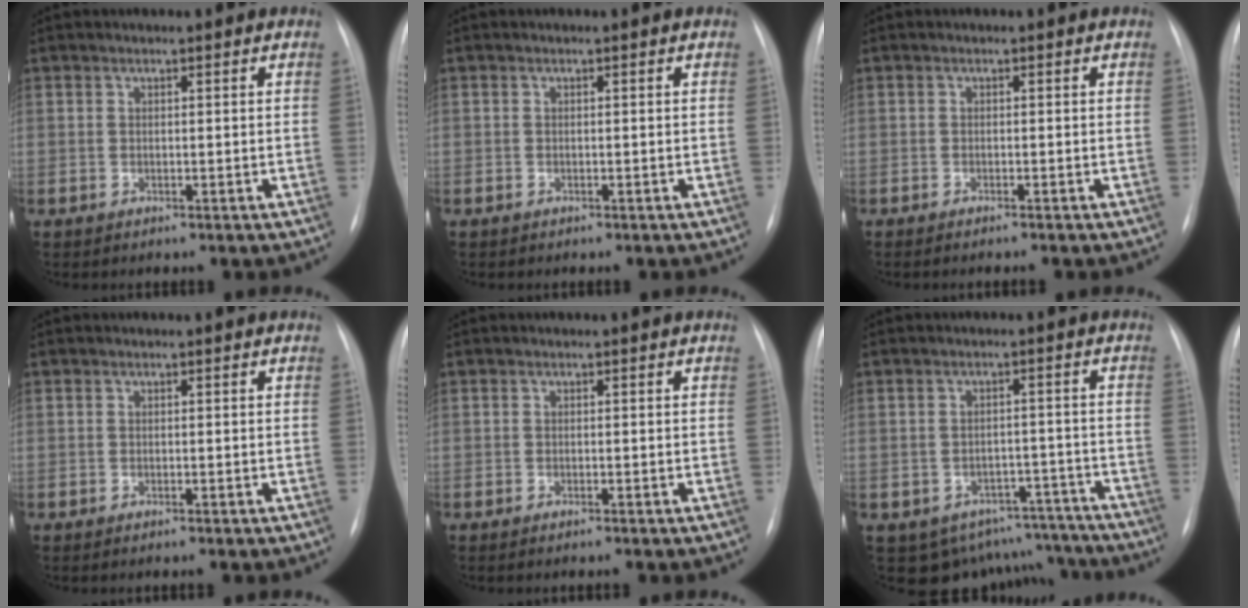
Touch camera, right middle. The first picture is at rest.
{"total": 0.0}
{"total": 2.0, "force": [-1.6, -0.2, 1.1], "torque": [-0.013, 0.000, -0.019]}
{"total": 1.0, "force": [-0.8, 0.0, 0.5], "torque": [-0.009, -0.002, -0.010]}
{"total": 1.6, "force": [-1.3, -0.1, 0.9], "torque": [-0.011, -0.001, -0.015]}
{"total": 10.9, "force": [-9.2, 5.7, 0.9], "torque": [0.005, 0.038, -0.103]}